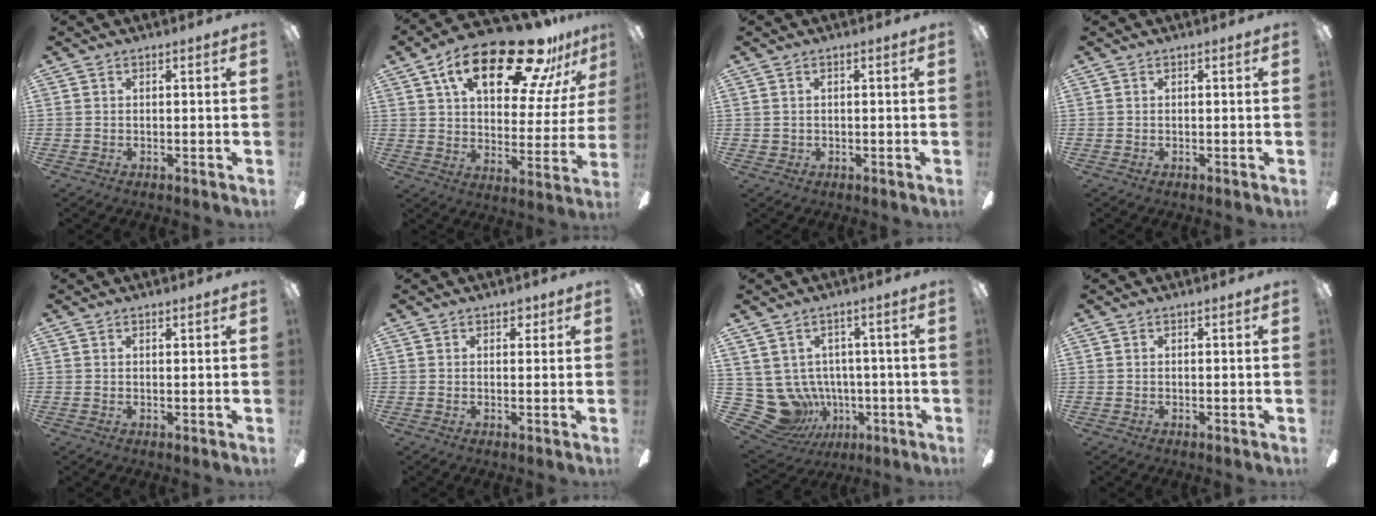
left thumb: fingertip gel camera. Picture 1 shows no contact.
{"total": 25.2, "force": [15.0, 10.6, 17.2], "torque": [-0.263, -0.079, 0.245]}
{"total": 1.2, "force": [0.3, 1.2, 0.2], "torque": [-0.006, 0.005, 0.004]}
{"total": 0.0}
{"total": 0.7, "force": [0.6, 0.2, 0.3], "torque": [-0.008, 0.001, 0.010]}
{"total": 1.9, "force": [1.1, 1.2, 0.9], "torque": [-0.002, -0.003, 0.016]}
{"total": 11.8, "force": [-1.5, 10.9, 4.4], "torque": [-0.143, -0.009, -0.012]}
{"total": 0.0}